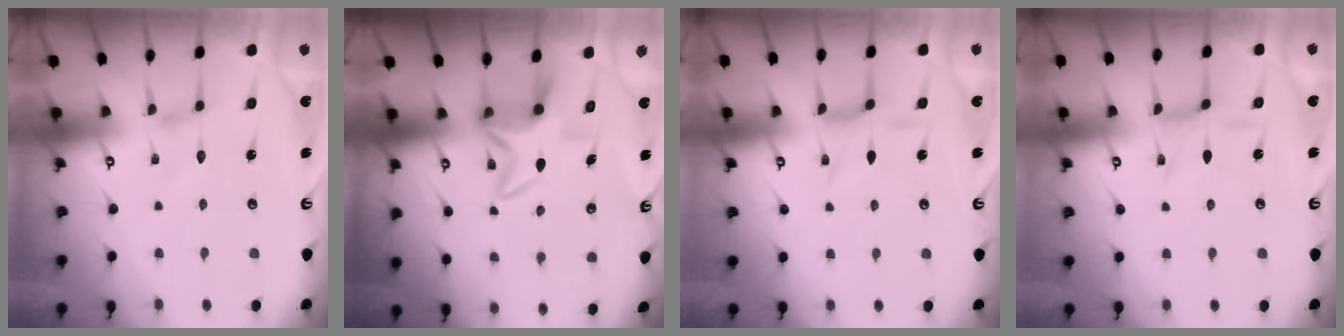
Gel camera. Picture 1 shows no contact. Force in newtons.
{"total": 6.2, "press": 6.2, "slide": 0.6}
{"total": 4.3, "press": 4.2, "slide": 0.9}
{"total": 2.0, "press": 2.0, "slide": 0.3}